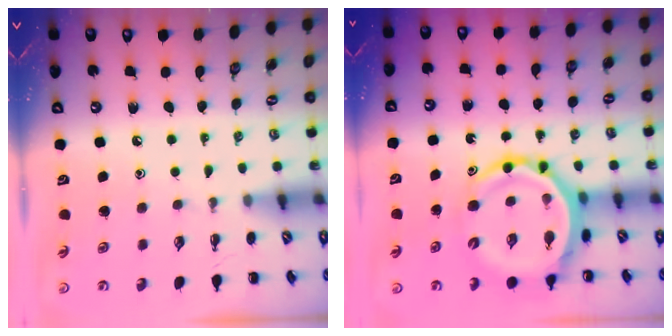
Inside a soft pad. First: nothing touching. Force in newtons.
{"total": 14.2, "press": 13.6, "slide": 3.9}